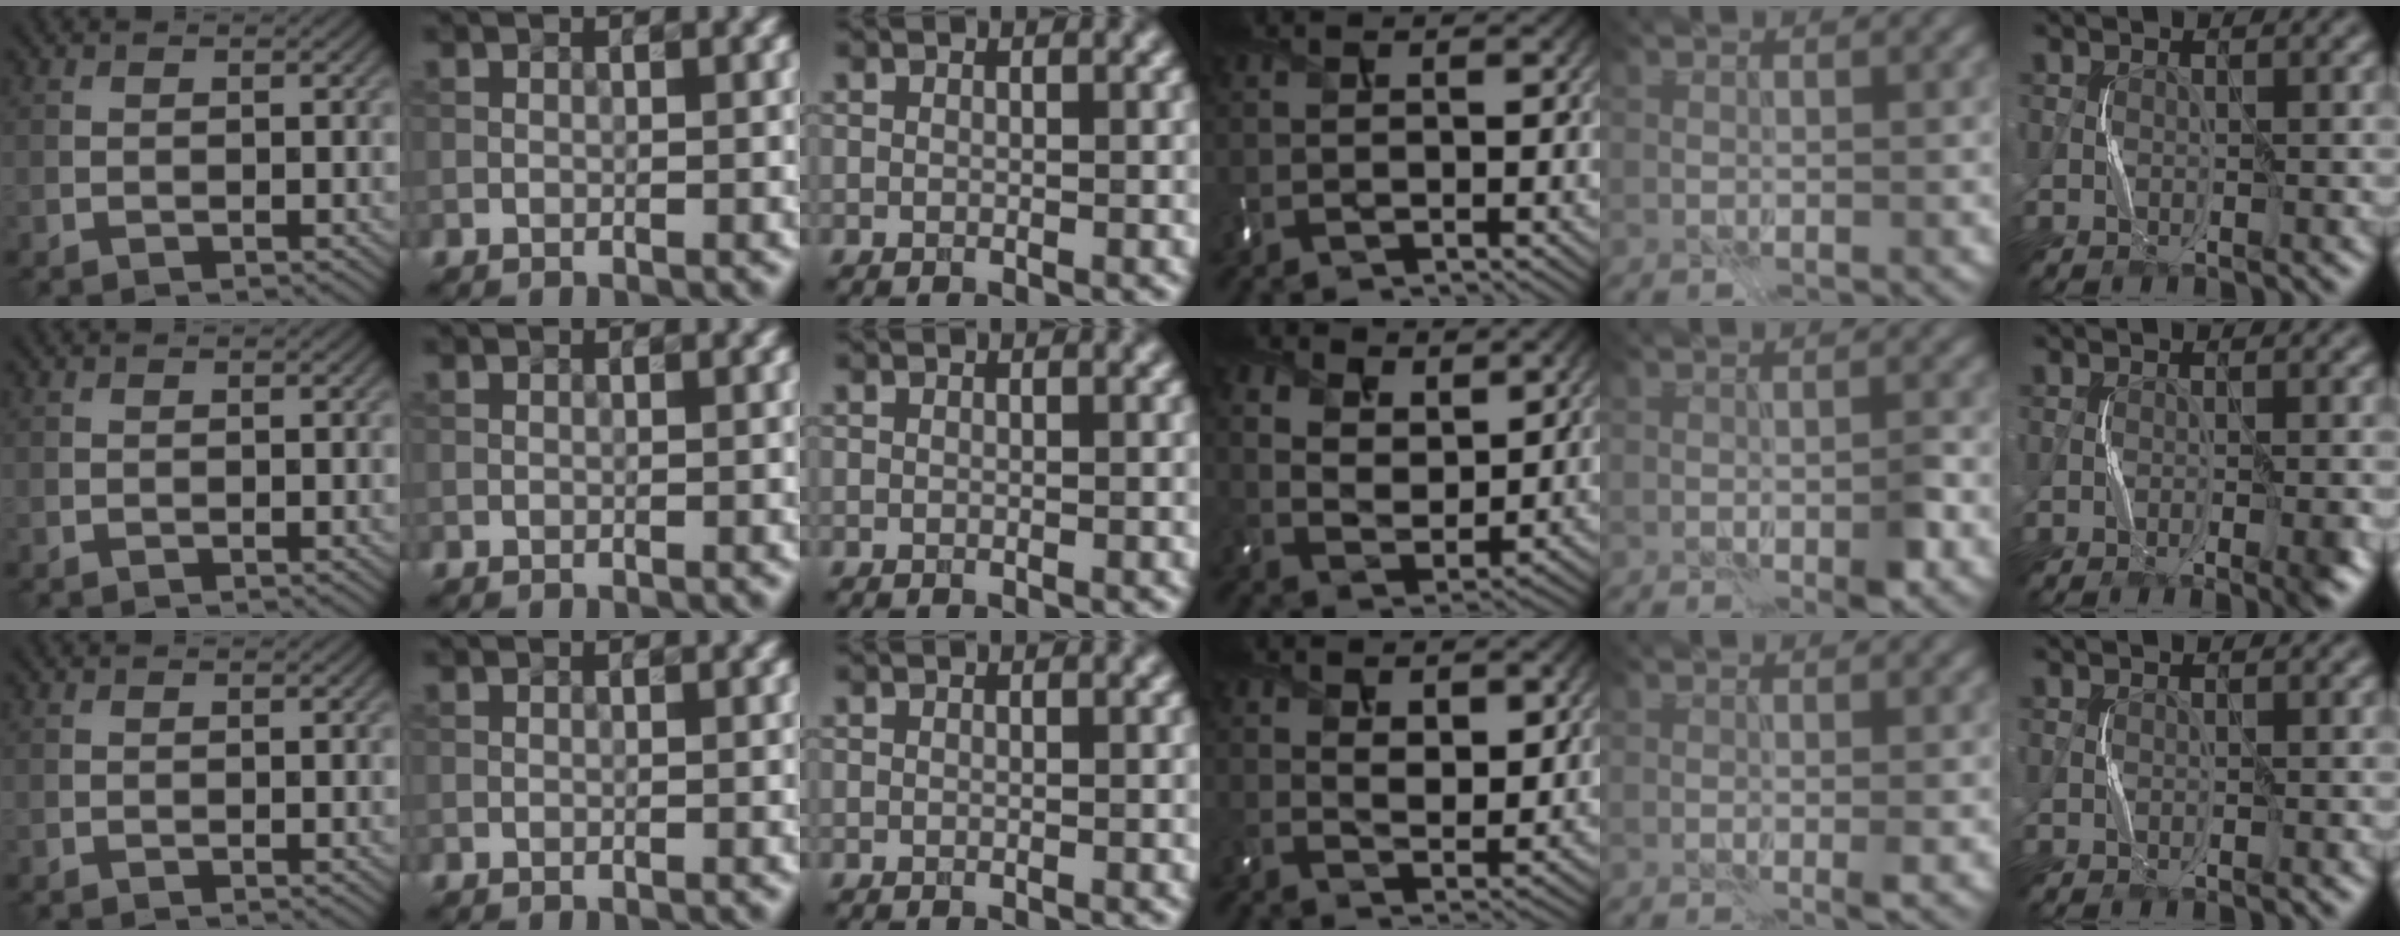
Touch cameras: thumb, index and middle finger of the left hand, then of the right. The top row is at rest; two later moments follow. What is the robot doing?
{"motion": "squeeze", "object": "air blower"}